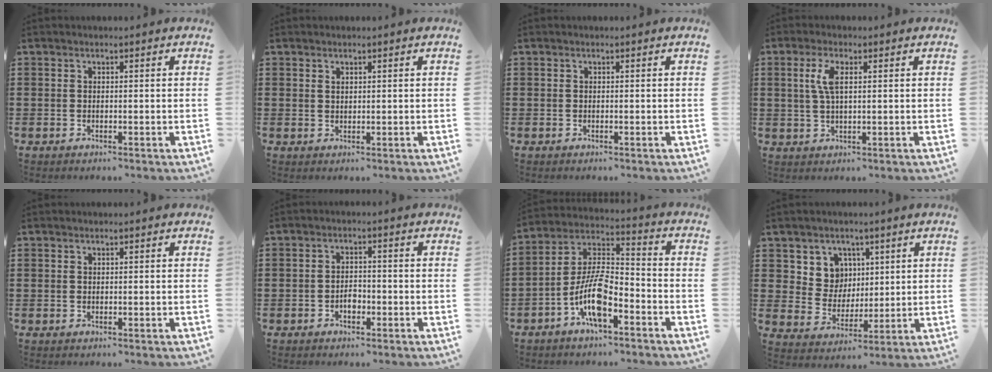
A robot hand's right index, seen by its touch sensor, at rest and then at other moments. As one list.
[{"total": 0.8, "force": [0.6, 0.5, 0.3], "torque": [-0.007, 0.002, 0.012]}, {"total": 0.0}, {"total": 4.3, "force": [1.2, 1.5, 3.8], "torque": [-0.087, 0.007, 0.016]}, {"total": 0.0}, {"total": 2.3, "force": [-1.1, 1.2, 1.6], "torque": [-0.034, -0.001, -0.020]}, {"total": 10.2, "force": [-5.0, 3.6, 8.1], "torque": [-0.188, -0.004, -0.096]}, {"total": 6.8, "force": [3.3, 5.8, 1.2], "torque": [-0.051, 0.001, 0.062]}]